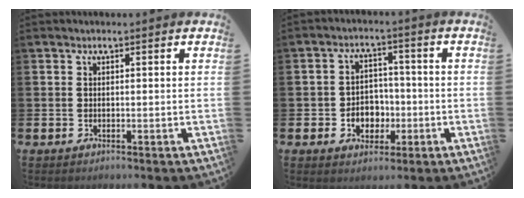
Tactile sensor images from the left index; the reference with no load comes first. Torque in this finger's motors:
{"motor_torque": [0.85, -0.10, 0.44, 0.09]}